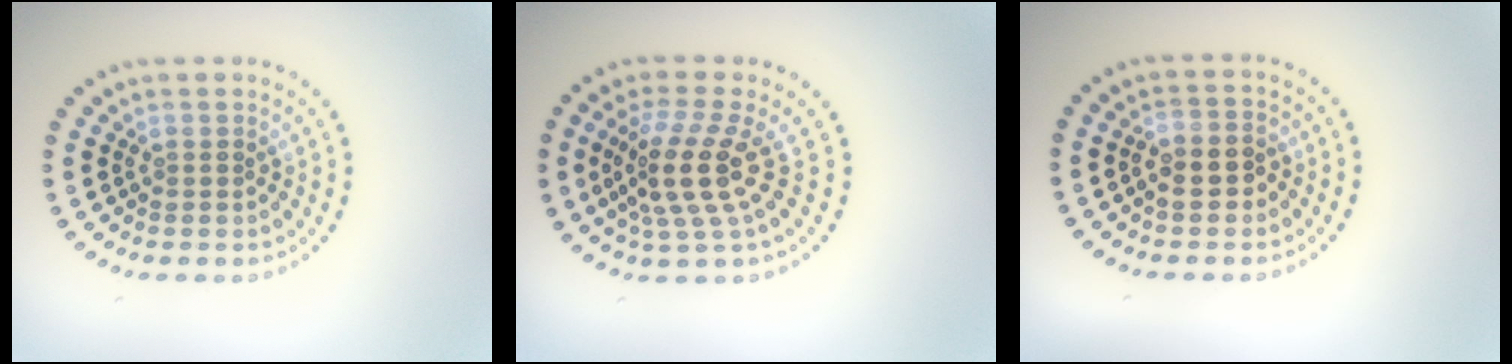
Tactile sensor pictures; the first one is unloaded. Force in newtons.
{"total": 4.6, "press": 3.5, "slide": 3.0}
{"total": 2.6, "press": 2.5, "slide": 0.8}